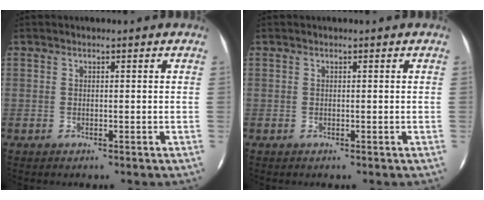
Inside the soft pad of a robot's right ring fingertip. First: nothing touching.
{"total": 0.0}